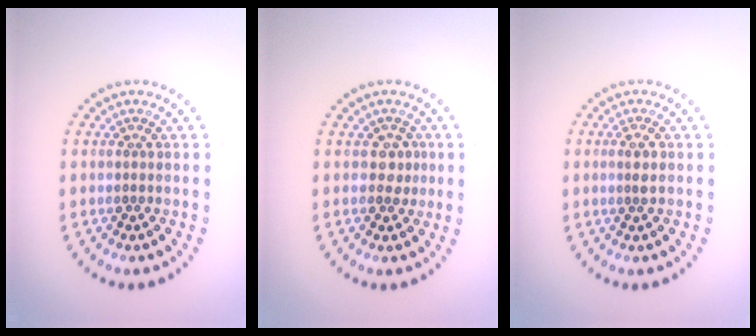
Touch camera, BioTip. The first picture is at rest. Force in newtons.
{"total": 1.4, "press": 1.2, "slide": 0.6}
{"total": 1.4, "press": 1.2, "slide": 0.8}